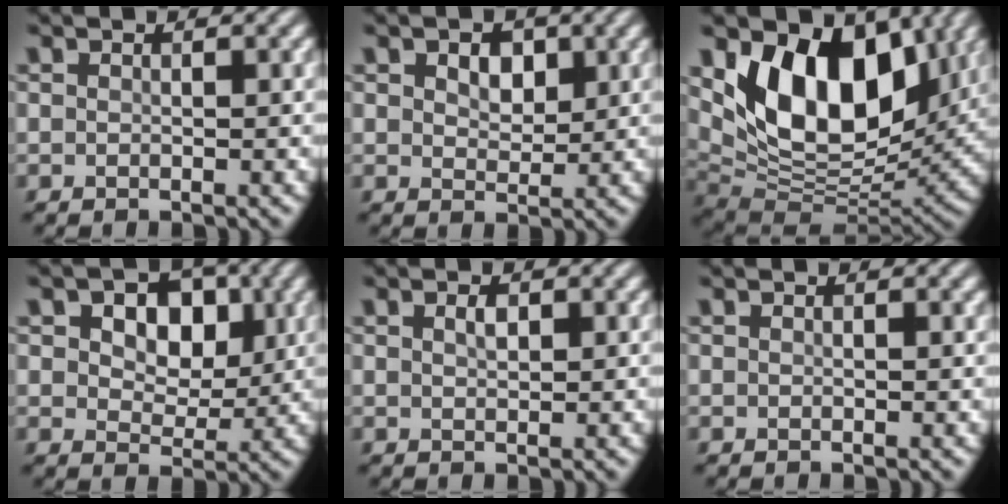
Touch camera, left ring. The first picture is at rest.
{"total": 2.8, "force": [1.1, 1.8, 1.8], "torque": [-0.030, 0.002, 0.014]}
{"total": 11.9, "force": [4.2, 7.2, 8.4], "torque": [-0.134, -0.013, 0.073]}
{"total": 6.2, "force": [1.9, 4.2, 4.2], "torque": [-0.064, 0.005, 0.012]}
{"total": 1.1, "force": [0.5, 0.5, 0.8], "torque": [-0.017, 0.001, 0.011]}
{"total": 0.0}